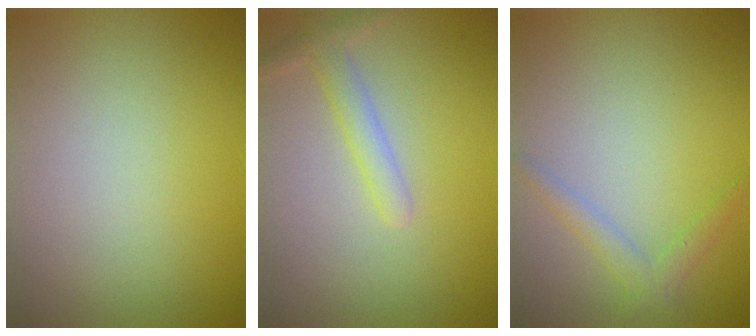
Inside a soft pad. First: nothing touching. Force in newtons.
{"total": 2.1, "press": 2.1, "slide": 0.1}
{"total": 1.8, "press": 1.8, "slide": 0.1}